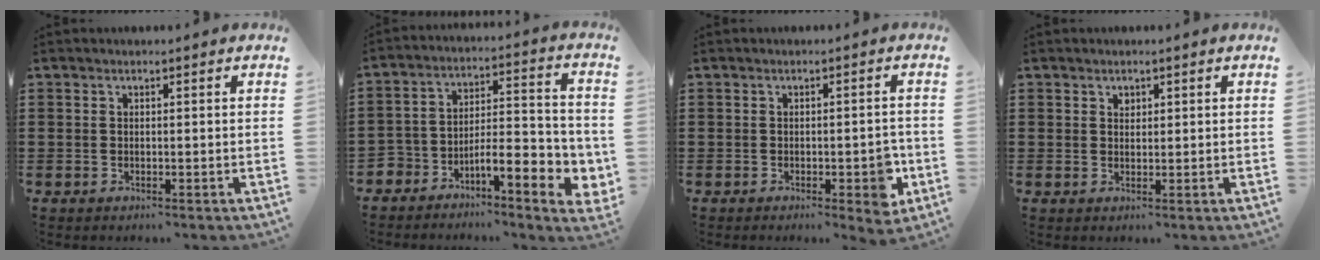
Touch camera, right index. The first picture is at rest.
{"total": 7.2, "force": [-4.8, 2.6, 4.7], "torque": [-0.078, -0.002, -0.090]}
{"total": 3.6, "force": [-1.2, 1.1, 3.2], "torque": [-0.044, -0.001, -0.022]}
{"total": 1.1, "force": [0.7, 0.8, 0.4], "torque": [-0.001, -0.002, 0.012]}